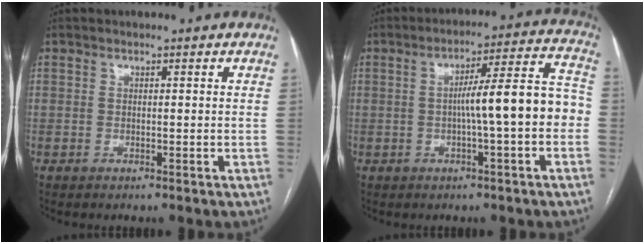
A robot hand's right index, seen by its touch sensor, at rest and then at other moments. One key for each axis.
{"total": 10.5, "fx": -1.6, "fy": 0.6, "fz": 10.4, "tx": -0.144, "ty": 0.037, "tz": -0.027}